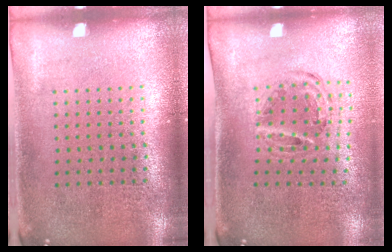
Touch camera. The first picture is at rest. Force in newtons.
{"total": 0.9, "press": 0.9, "slide": 0.2}